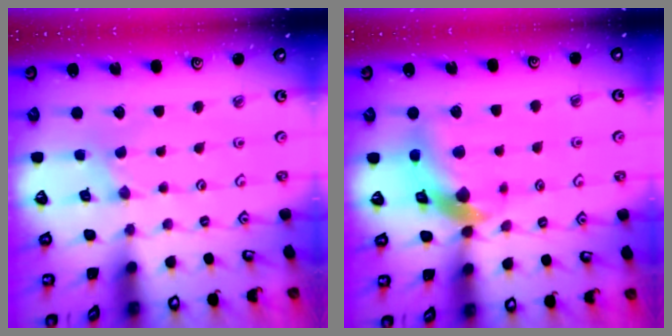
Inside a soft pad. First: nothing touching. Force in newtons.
{"total": 11.0, "press": 10.8, "slide": 1.7}